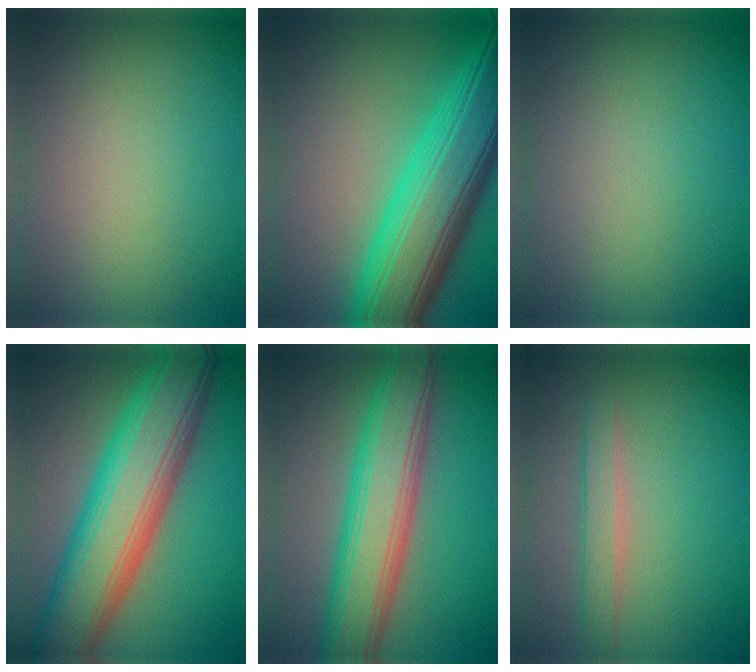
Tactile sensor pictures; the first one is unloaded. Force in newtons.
{"total": 12.1, "press": 12.1, "slide": 0.4}
{"total": 0.0}
{"total": 11.7, "press": 11.6, "slide": 0.3}
{"total": 8.3, "press": 8.3, "slide": 0.6}
{"total": 2.1, "press": 2.1, "slide": 0.1}